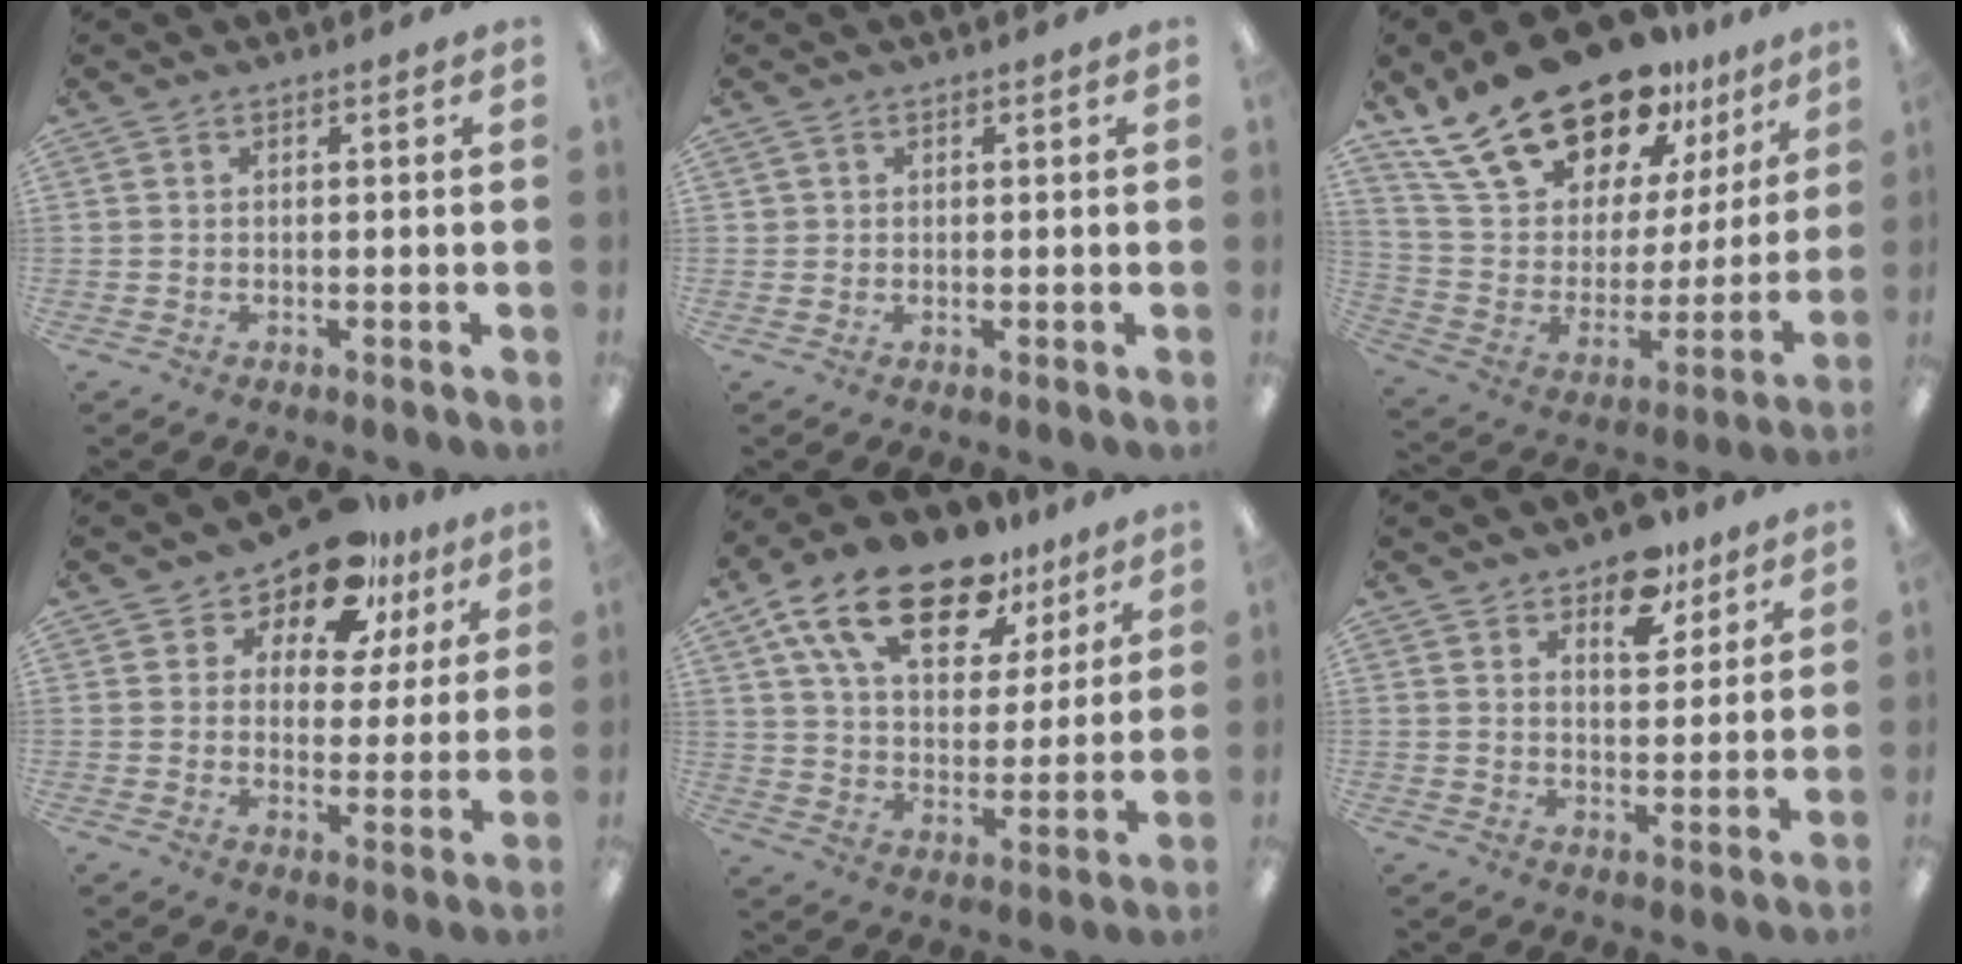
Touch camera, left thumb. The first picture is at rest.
{"total": 1.1, "force": [0.4, 1.0, 0.0], "torque": [-0.002, 0.004, 0.007]}
{"total": 23.8, "force": [19.1, 10.5, 9.6], "torque": [-0.181, -0.131, 0.349]}
{"total": 12.3, "force": [9.6, 5.8, 4.9], "torque": [-0.087, -0.062, 0.173]}
{"total": 20.0, "force": [13.1, 10.0, 11.4], "torque": [-0.194, -0.066, 0.229]}
{"total": 9.2, "force": [6.6, 4.7, 4.3], "torque": [-0.039, -0.037, 0.110]}